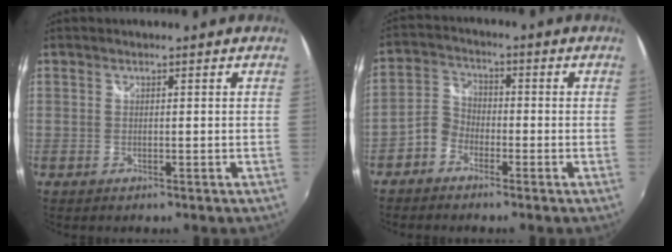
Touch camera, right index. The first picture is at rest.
{"total": 4.7, "force": [-3.0, 3.4, 1.4], "torque": [-0.027, 0.019, -0.064]}